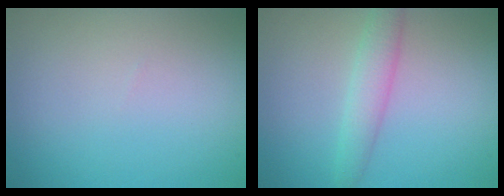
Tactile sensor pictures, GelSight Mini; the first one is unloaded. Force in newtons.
{"total": 2.7, "press": 2.7, "slide": 0.1}